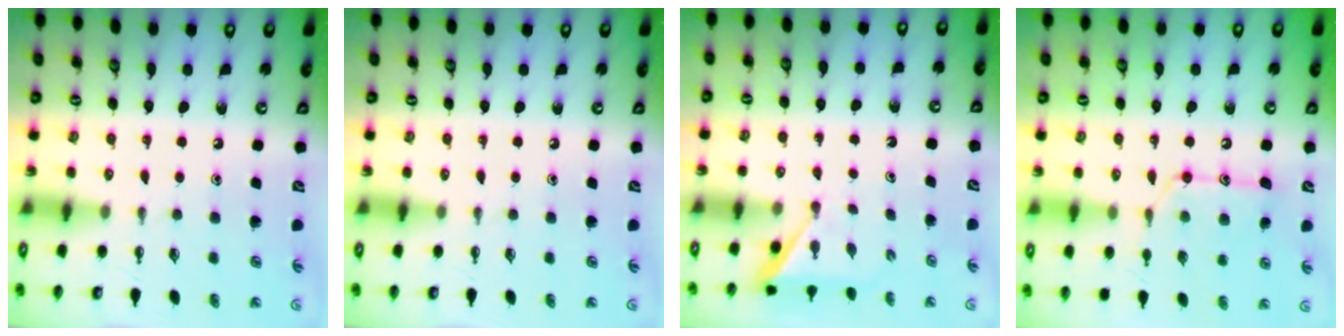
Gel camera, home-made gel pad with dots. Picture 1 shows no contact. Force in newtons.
{"total": 0.0}
{"total": 3.0, "press": 3.0, "slide": 0.3}
{"total": 13.5, "press": 13.5, "slide": 0.8}